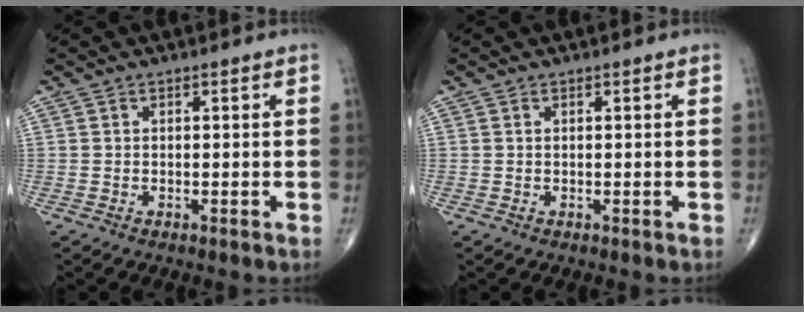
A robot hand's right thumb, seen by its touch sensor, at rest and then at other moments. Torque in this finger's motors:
{"motor_torque": [-0.01, 0.22, -0.04, 0.06, 0.05]}